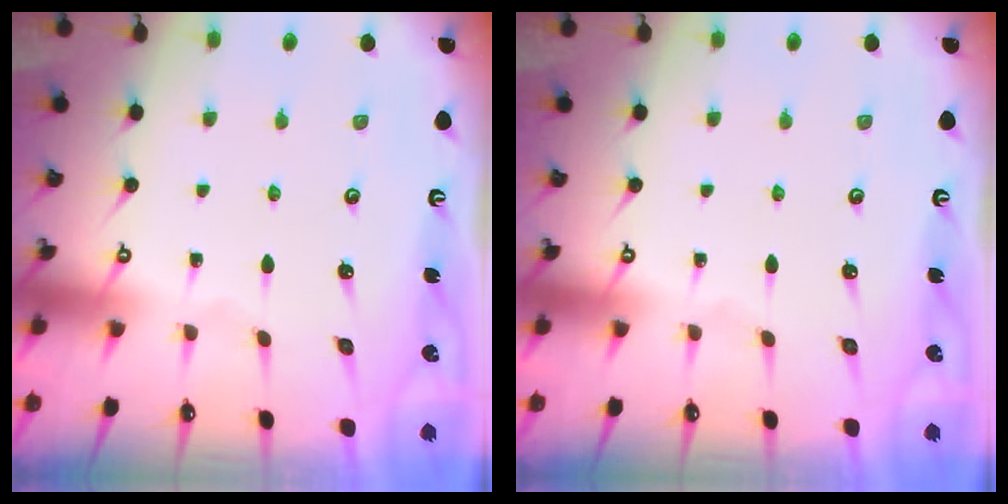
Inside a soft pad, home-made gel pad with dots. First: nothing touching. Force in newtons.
{"total": 0.0}